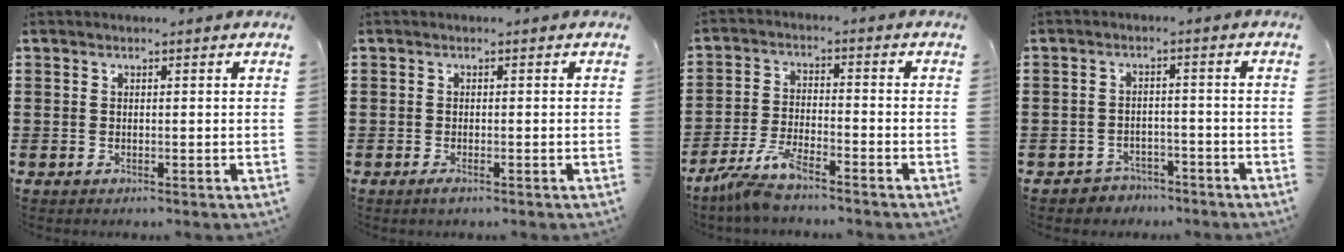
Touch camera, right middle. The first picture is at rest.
{"total": 0.8, "force": [-0.3, 0.1, 0.7], "torque": [-0.013, -0.005, -0.005]}
{"total": 5.9, "force": [-5.0, 0.8, 3.1], "torque": [-0.077, -0.009, -0.100]}
{"total": 2.8, "force": [-2.7, 0.9, -0.3], "torque": [-0.005, 0.003, -0.061]}